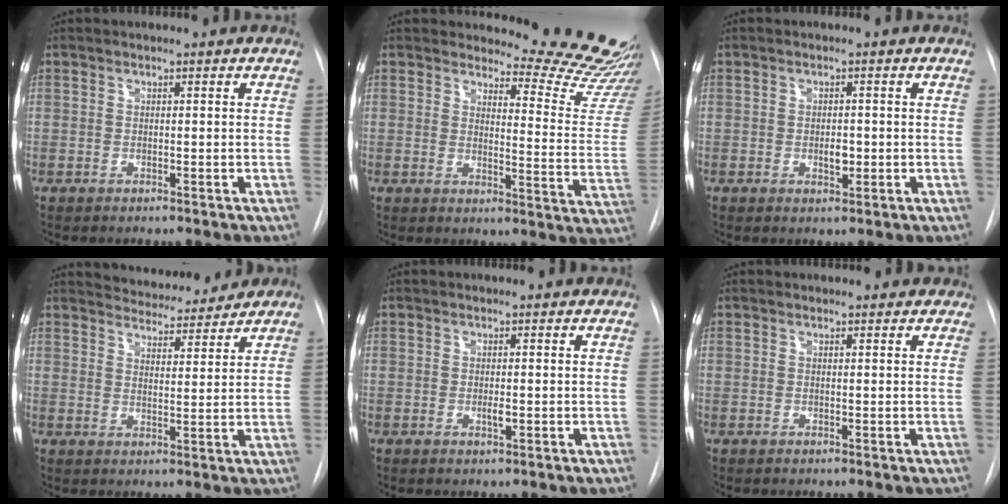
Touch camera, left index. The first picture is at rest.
{"total": 14.9, "force": [14.7, 0.6, 2.3], "torque": [-0.009, -0.149, 0.145]}
{"total": 2.1, "force": [-1.1, 1.0, 1.5], "torque": [-0.024, -0.007, -0.013]}
{"total": 7.8, "force": [7.4, 2.0, 1.5], "torque": [-0.020, -0.001, 0.103]}
{"total": 1.2, "force": [-0.9, 0.2, 0.8], "torque": [-0.015, -0.009, -0.014]}
{"total": 0.8, "force": [0.5, 0.6, 0.1], "torque": [0.001, 0.002, -0.002]}